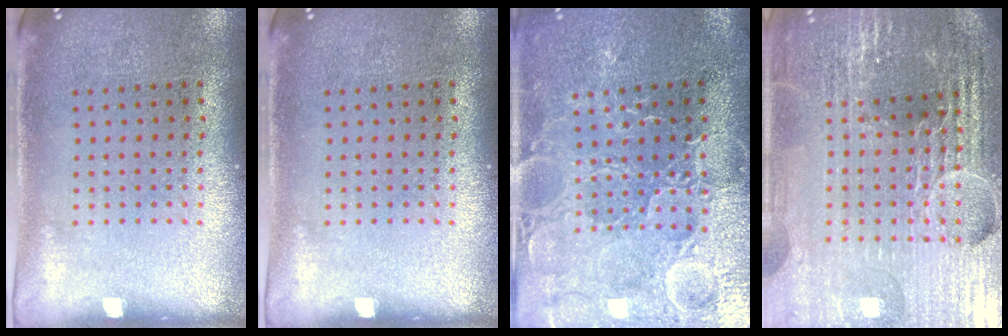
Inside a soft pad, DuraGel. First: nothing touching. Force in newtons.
{"total": 0.0}
{"total": 3.7, "press": 3.6, "slide": 0.9}
{"total": 6.7, "press": 5.9, "slide": 3.1}